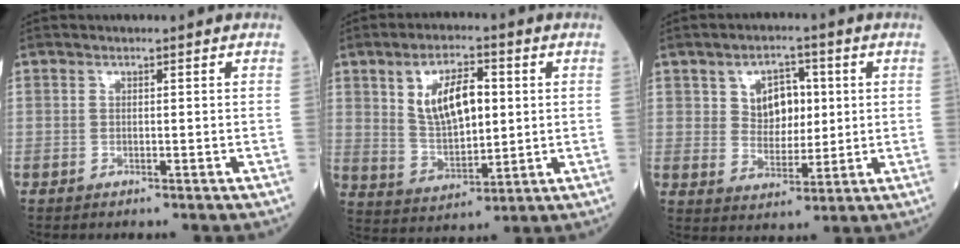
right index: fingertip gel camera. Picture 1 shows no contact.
{"total": 10.0, "force": [2.6, 4.4, 8.6], "torque": [-0.162, 0.008, 0.055]}
{"total": 6.9, "force": [2.0, 4.4, 4.8], "torque": [-0.074, 0.012, 0.040]}